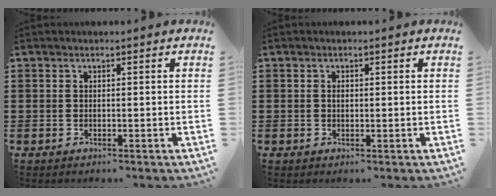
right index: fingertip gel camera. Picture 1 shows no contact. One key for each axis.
{"total": 0.7, "fx": 0.0, "fy": 0.4, "fz": 0.5, "tx": -0.013, "ty": -0.001, "tz": 0.000}